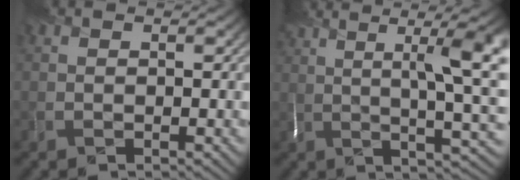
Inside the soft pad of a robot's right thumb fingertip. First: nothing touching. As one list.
[{"total": 13.9, "force": [4.4, 3.7, 12.7], "torque": [-0.197, 0.041, 0.078]}]